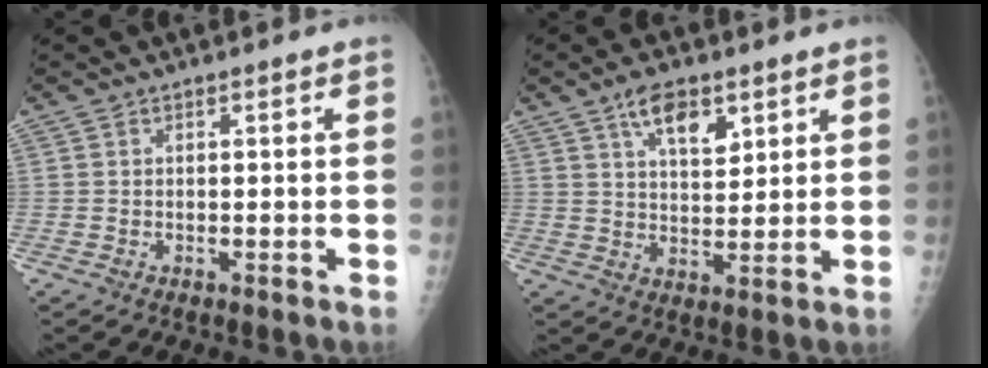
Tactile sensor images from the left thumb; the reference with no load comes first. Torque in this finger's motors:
{"motor_torque": [0.74, 0.55, 0.27, 0.07, 0.10]}